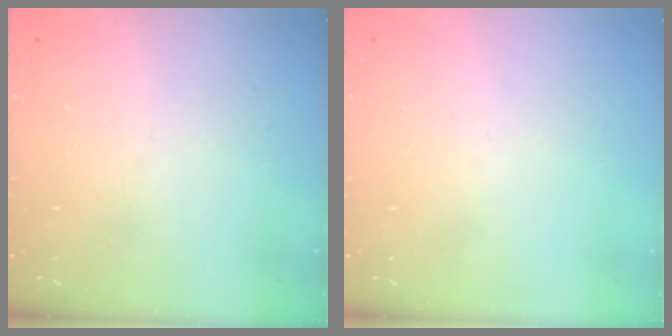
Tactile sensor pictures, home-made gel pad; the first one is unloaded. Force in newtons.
{"total": 0.0}